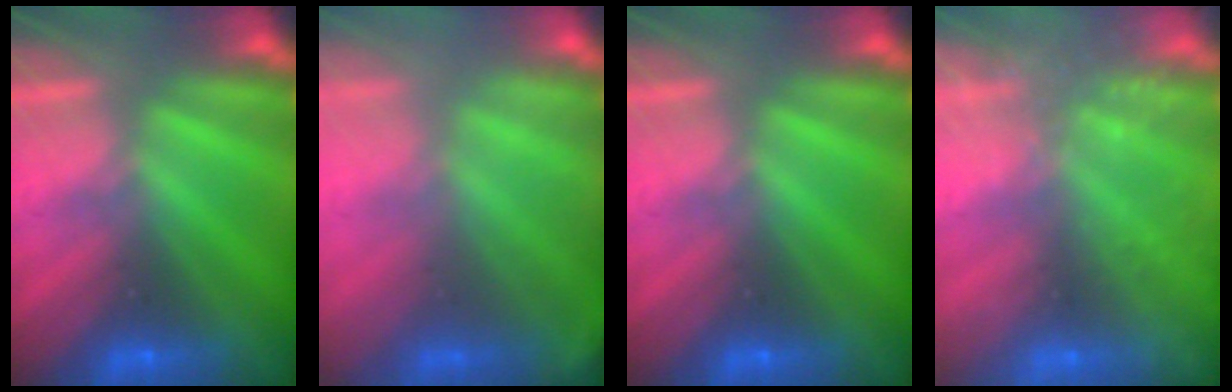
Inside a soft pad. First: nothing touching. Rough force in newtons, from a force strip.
{"total": 1.8}
{"total": 0.0}
{"total": 2.4}